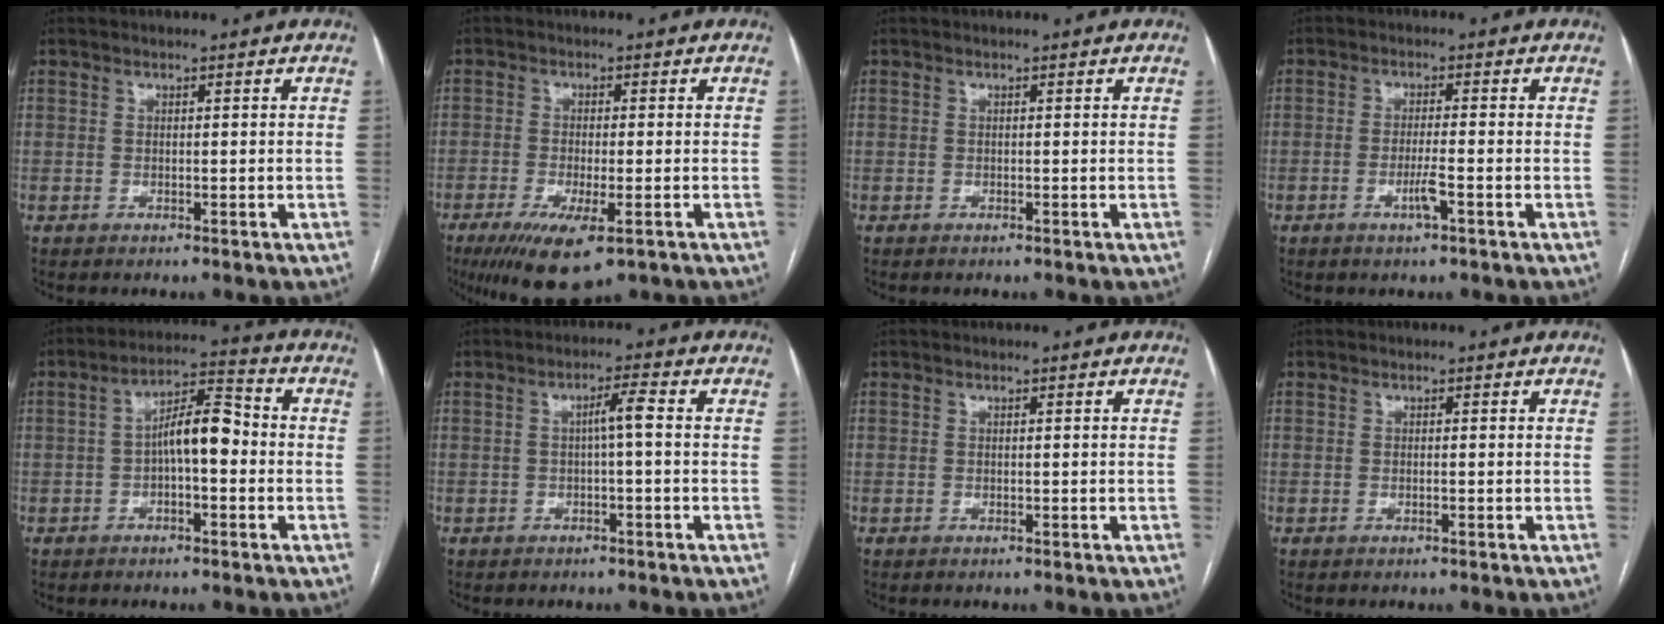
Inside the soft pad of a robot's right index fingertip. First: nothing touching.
{"total": 9.3, "force": [-5.2, 2.2, 7.4], "torque": [-0.128, -0.024, -0.081]}
{"total": 0.0}
{"total": 3.2, "force": [-1.4, -0.1, 2.8], "torque": [-0.055, -0.002, -0.025]}
{"total": 7.7, "force": [-0.7, 2.4, 7.2], "torque": [-0.126, 0.031, -0.013]}
{"total": 2.9, "force": [-0.1, 0.0, 2.9], "torque": [-0.048, 0.010, 0.001]}
{"total": 0.0}
{"total": 0.0}